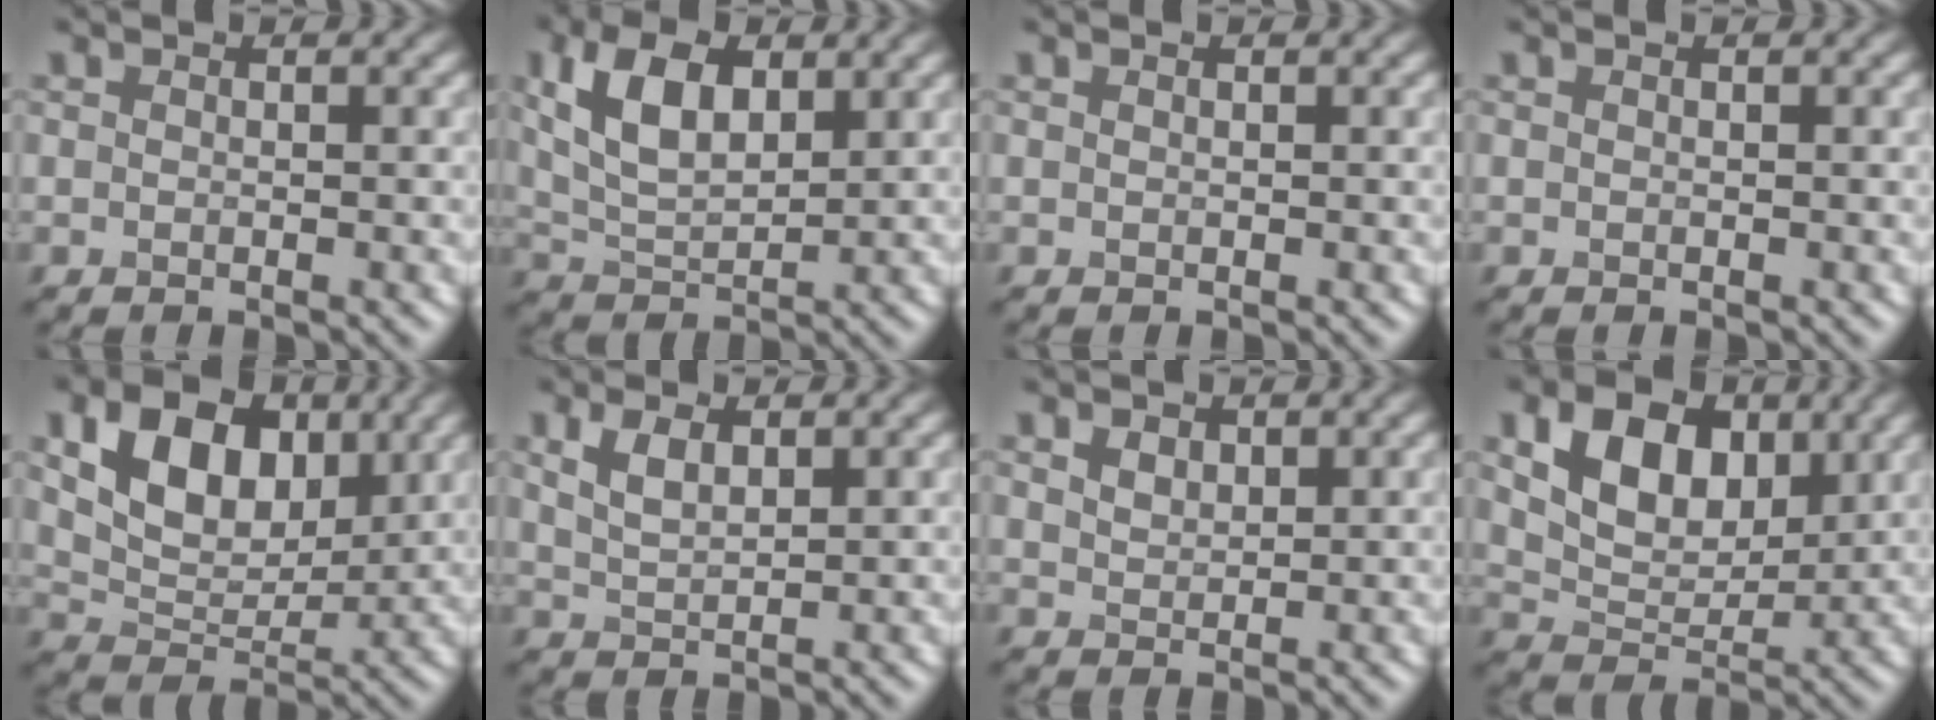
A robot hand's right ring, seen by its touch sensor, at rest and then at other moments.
{"total": 6.7, "force": [2.6, 3.6, 5.1], "torque": [-0.110, 0.005, 0.047]}
{"total": 0.0}
{"total": 0.0}
{"total": 8.3, "force": [3.2, 5.4, 5.4], "torque": [-0.102, -0.006, 0.054]}
{"total": 2.8, "force": [1.5, 1.4, 2.0], "torque": [-0.048, 0.001, 0.034]}
{"total": 1.7, "force": [1.0, 1.1, 0.8], "torque": [-0.015, 0.000, 0.020]}
{"total": 7.4, "force": [2.9, 4.8, 4.7], "torque": [-0.092, -0.007, 0.049]}